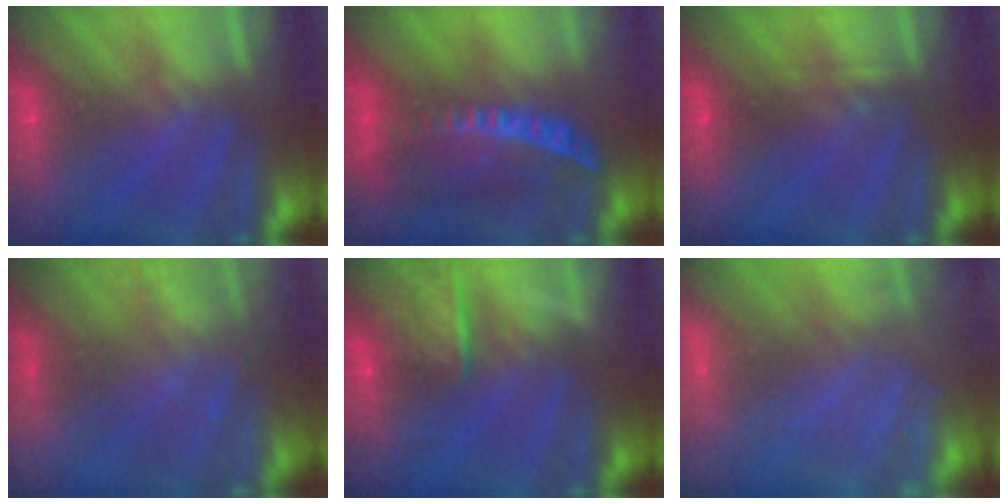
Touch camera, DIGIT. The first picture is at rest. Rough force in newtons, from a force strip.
{"total": 6.7}
{"total": 2.3}
{"total": 2.4}
{"total": 7.6}
{"total": 8.3}